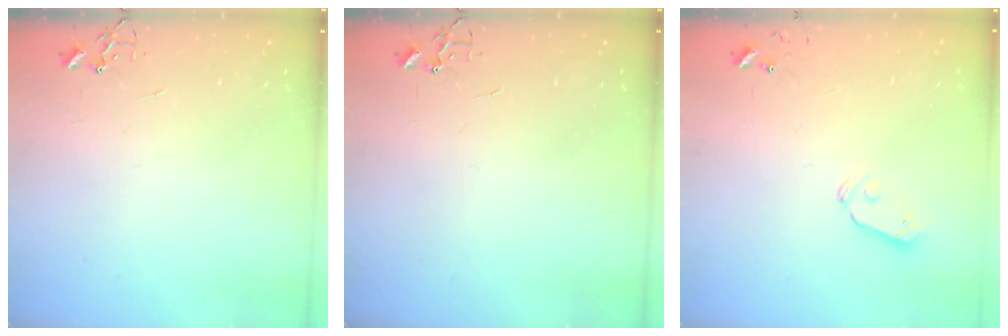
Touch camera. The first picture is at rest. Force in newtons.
{"total": 0.0}
{"total": 5.9, "press": 5.8, "slide": 1.0}